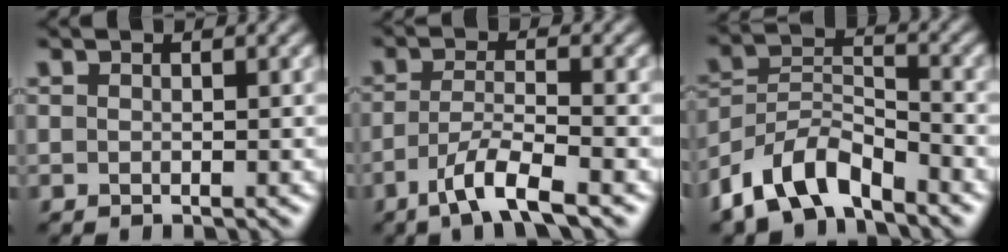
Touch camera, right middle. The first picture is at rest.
{"total": 4.7, "force": [-2.9, 0.8, 3.6], "torque": [-0.069, 0.000, -0.061]}
{"total": 6.9, "force": [-5.2, 3.0, 3.4], "torque": [-0.061, -0.001, -0.108]}